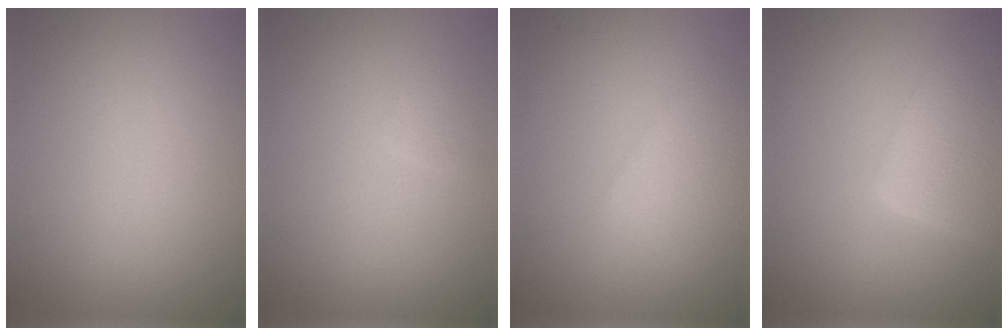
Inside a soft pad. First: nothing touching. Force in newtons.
{"total": 0.8, "press": 0.8, "slide": 0.1}
{"total": 2.6, "press": 2.6, "slide": 0.1}
{"total": 5.4, "press": 5.4, "slide": 0.4}